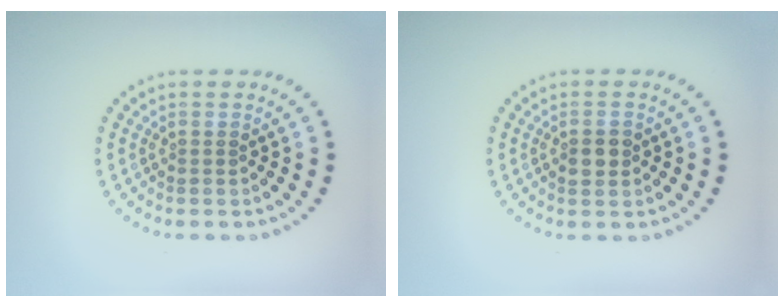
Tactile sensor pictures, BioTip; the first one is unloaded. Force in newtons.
{"total": 2.1, "press": 2.1, "slide": 0.0}